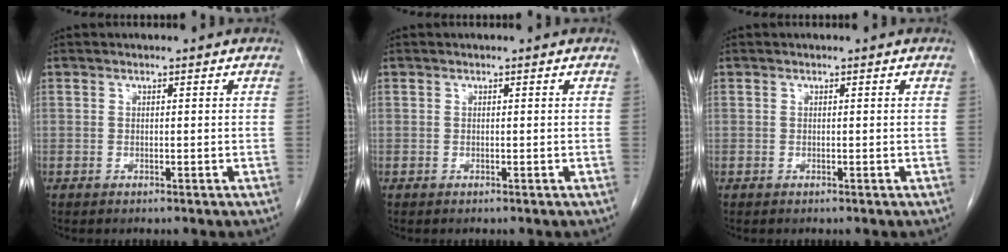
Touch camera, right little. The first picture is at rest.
{"total": 0.0}
{"total": 0.0}